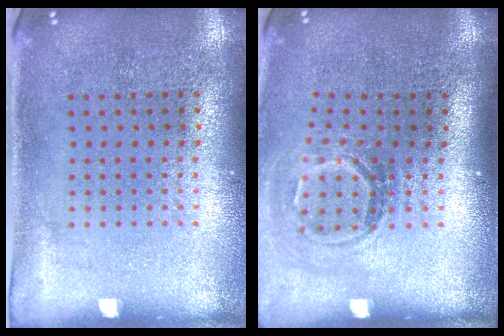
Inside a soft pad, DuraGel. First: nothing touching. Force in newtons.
{"total": 1.7, "press": 1.2, "slide": 1.3}